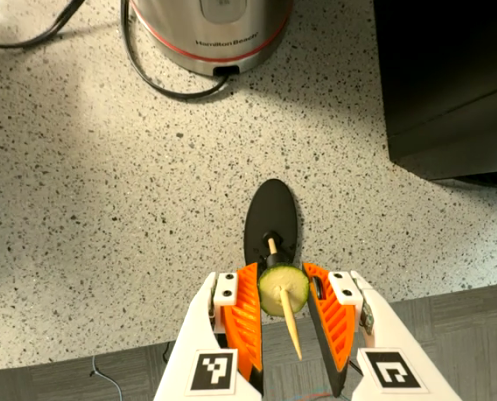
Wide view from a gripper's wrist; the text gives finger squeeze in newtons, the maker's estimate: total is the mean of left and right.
{"total": 9.9, "left": 9.6, "right": 10.3}